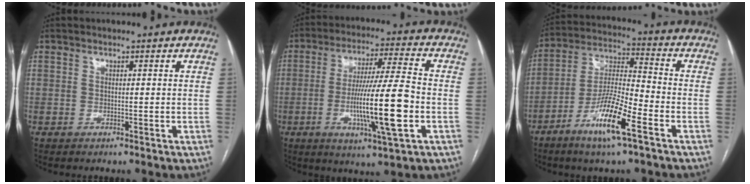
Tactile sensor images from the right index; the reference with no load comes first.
{"total": 14.8, "force": [-3.4, 0.2, 14.4], "torque": [-0.261, -0.011, -0.062]}
{"total": 12.4, "force": [-6.8, 1.3, 10.3], "torque": [-0.205, -0.012, -0.130]}